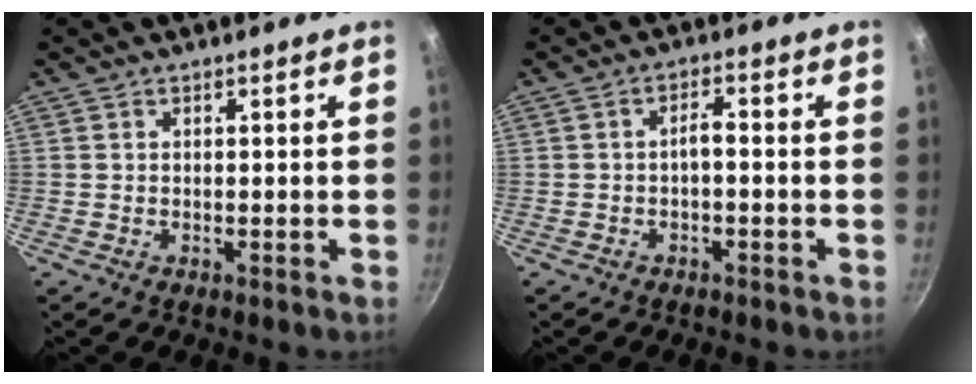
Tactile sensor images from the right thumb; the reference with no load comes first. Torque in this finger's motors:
{"motor_torque": [-0.17, 0.24, 0.64, -0.52, -0.01]}